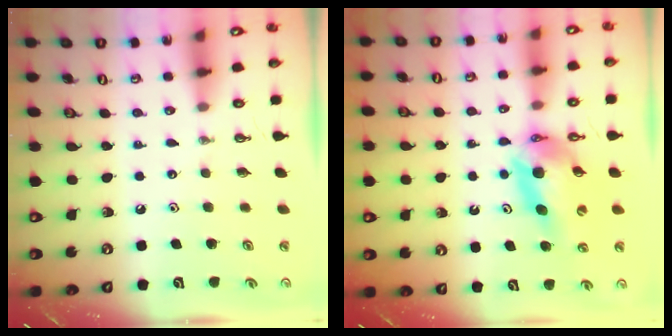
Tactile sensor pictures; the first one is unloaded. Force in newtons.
{"total": 11.3, "press": 11.2, "slide": 1.0}